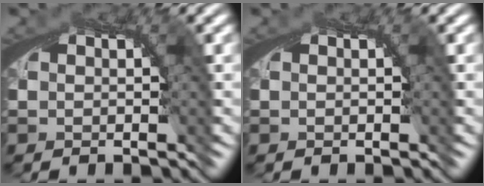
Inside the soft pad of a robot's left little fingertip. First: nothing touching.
{"total": 0.0}